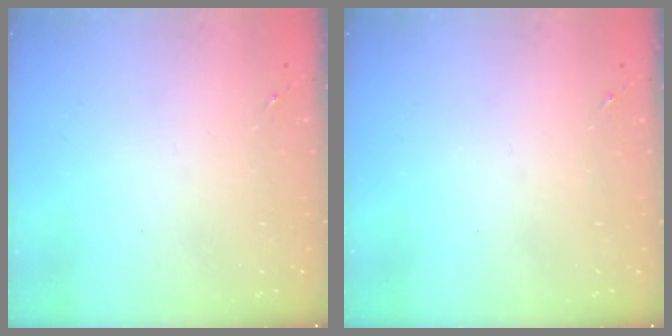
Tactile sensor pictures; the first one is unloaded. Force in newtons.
{"total": 0.0}